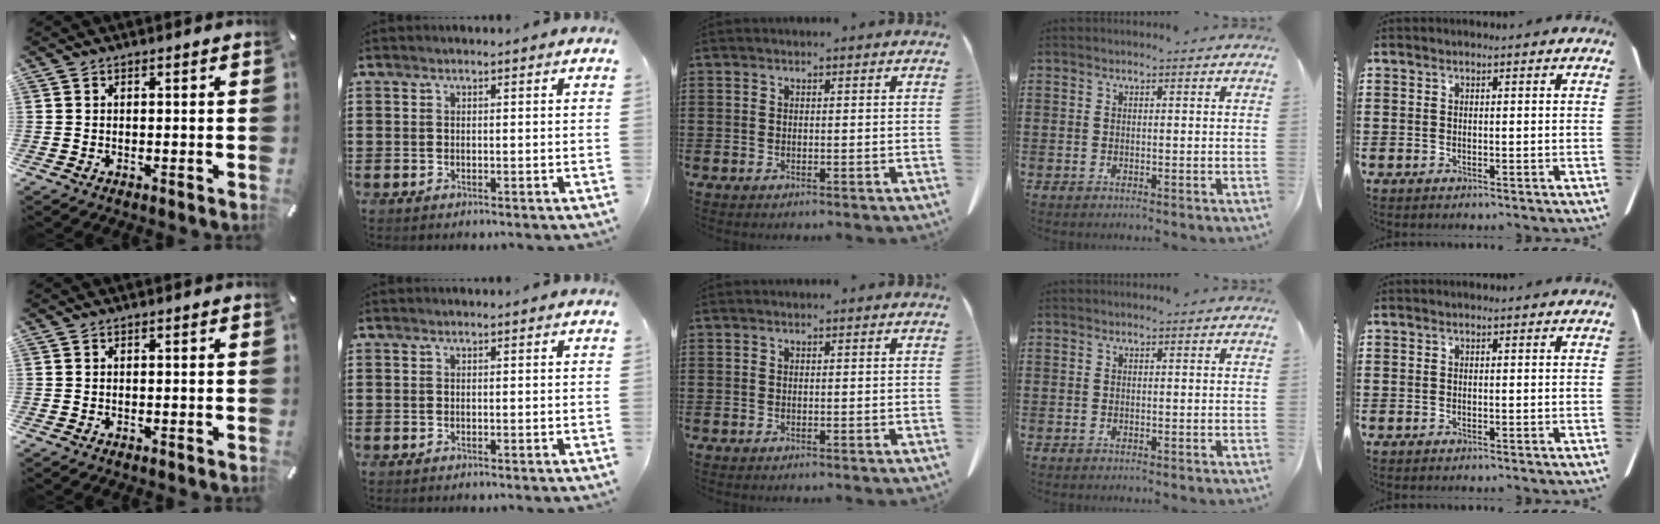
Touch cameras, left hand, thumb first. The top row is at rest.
{}